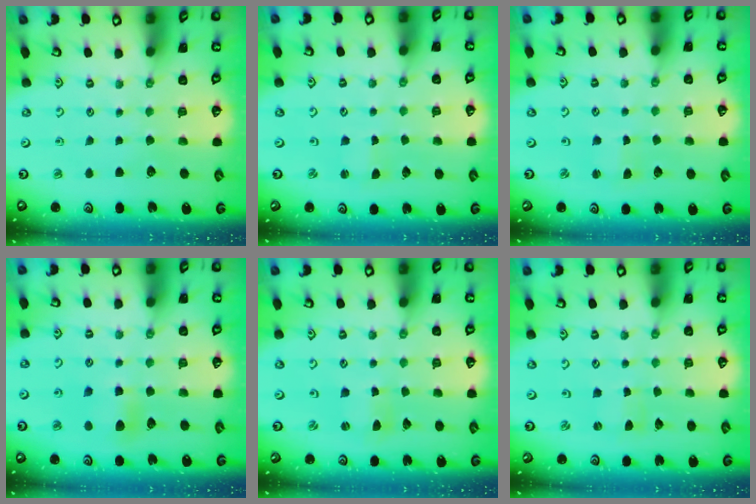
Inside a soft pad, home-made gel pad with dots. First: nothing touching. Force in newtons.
{"total": 1.1, "press": 1.1, "slide": 0.1}
{"total": 1.9, "press": 1.8, "slide": 0.3}
{"total": 6.6, "press": 6.6, "slide": 0.6}
{"total": 1.1, "press": 1.1, "slide": 0.1}
{"total": 0.6, "press": 0.6, "slide": 0.0}